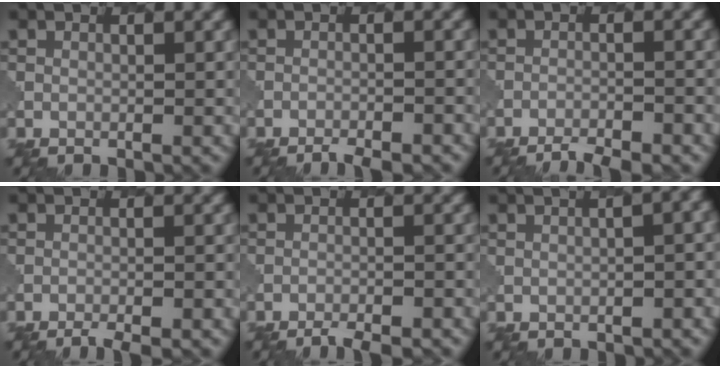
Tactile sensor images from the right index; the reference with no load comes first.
{"total": 3.2, "force": [-2.9, 0.6, 1.2], "torque": [-0.013, -0.003, -0.042]}
{"total": 4.2, "force": [-3.8, 0.8, 1.6], "torque": [-0.028, -0.011, -0.058]}
{"total": 3.1, "force": [-2.6, 0.6, 1.5], "torque": [-0.018, -0.003, -0.041]}
{"total": 4.2, "force": [-3.8, 0.8, 1.6], "torque": [-0.022, -0.006, -0.053]}
{"total": 9.4, "force": [-1.1, 4.3, 8.3], "torque": [-0.032, 0.028, -0.013]}